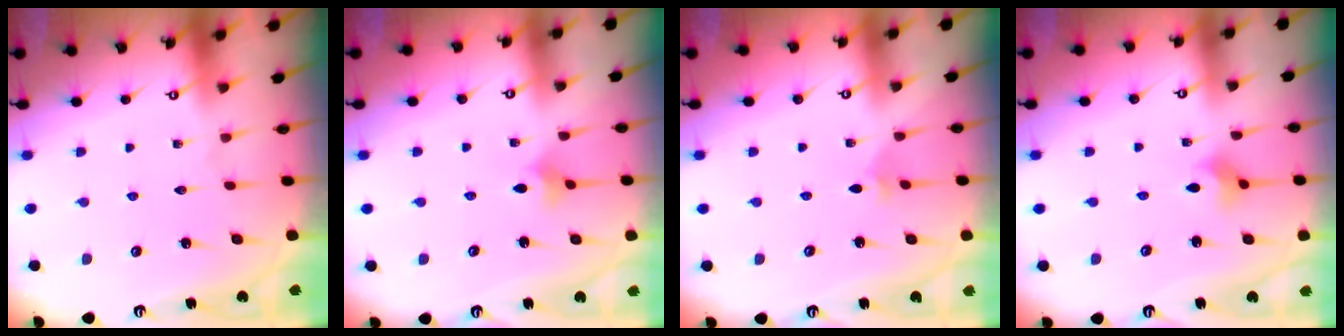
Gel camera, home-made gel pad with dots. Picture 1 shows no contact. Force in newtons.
{"total": 3.3, "press": 3.3, "slide": 0.7}
{"total": 1.7, "press": 1.6, "slide": 0.5}
{"total": 2.9, "press": 2.9, "slide": 0.4}